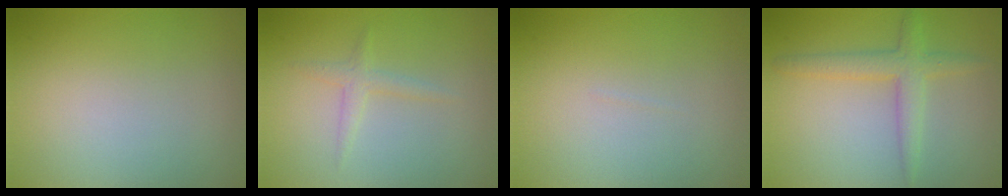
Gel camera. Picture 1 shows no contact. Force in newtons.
{"total": 0.7, "press": 0.6, "slide": 0.1}
{"total": 0.0}
{"total": 3.0, "press": 3.0, "slide": 0.1}